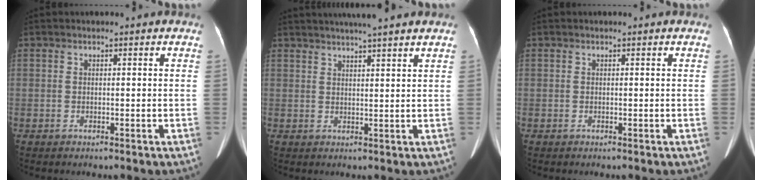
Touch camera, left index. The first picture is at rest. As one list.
[{"total": 7.6, "force": [6.5, -0.6, 4.0], "torque": [-0.058, 0.023, 0.075]}, {"total": 0.0}]